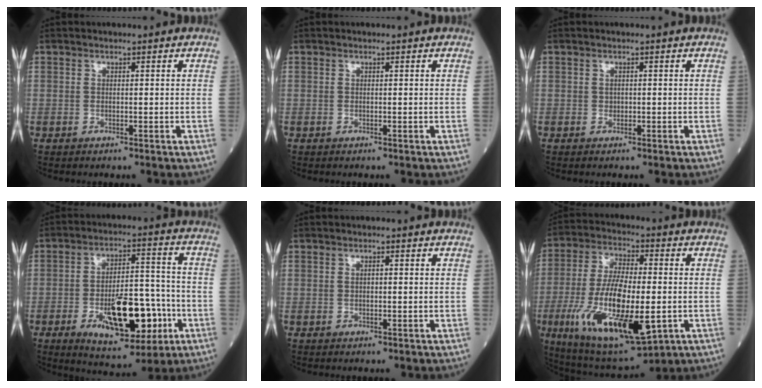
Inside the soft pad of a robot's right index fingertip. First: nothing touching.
{"total": 0.0}
{"total": 0.0}
{"total": 15.3, "force": [-5.2, 5.8, 13.2], "torque": [-0.208, 0.006, -0.074]}
{"total": 0.7, "force": [0.1, 0.3, 0.7], "torque": [-0.013, 0.001, 0.001]}
{"total": 20.3, "force": [-5.2, 6.0, 18.7], "torque": [-0.367, -0.025, -0.076]}